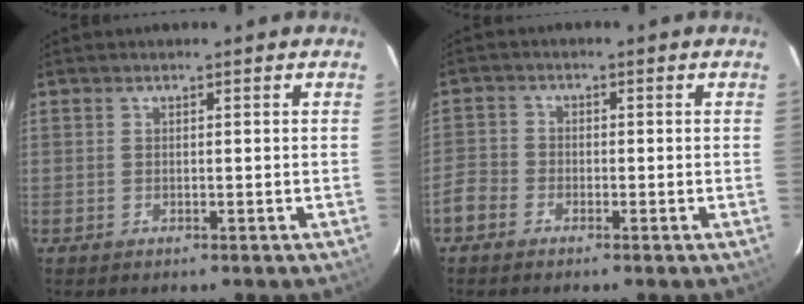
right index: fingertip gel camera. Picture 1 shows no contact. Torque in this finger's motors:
{"motor_torque": [-0.19, -0.22, -0.51, -0.21]}